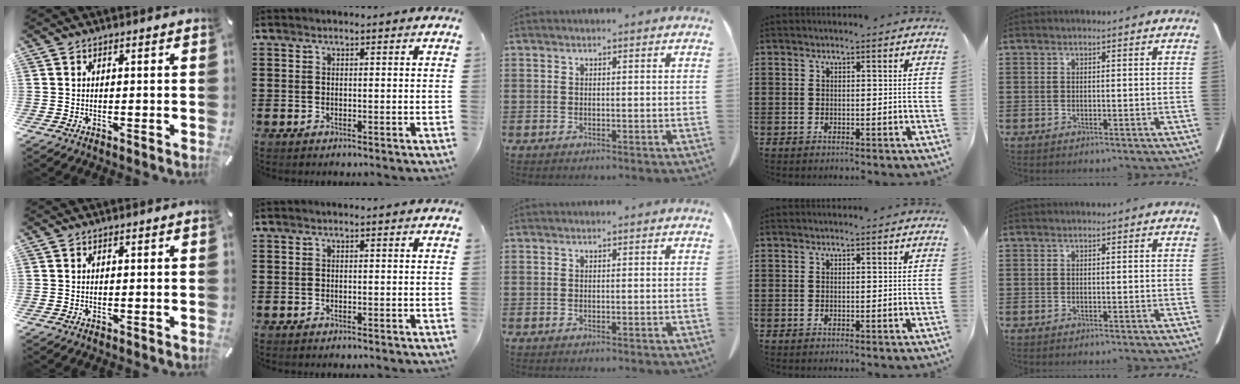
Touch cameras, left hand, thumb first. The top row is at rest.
{}